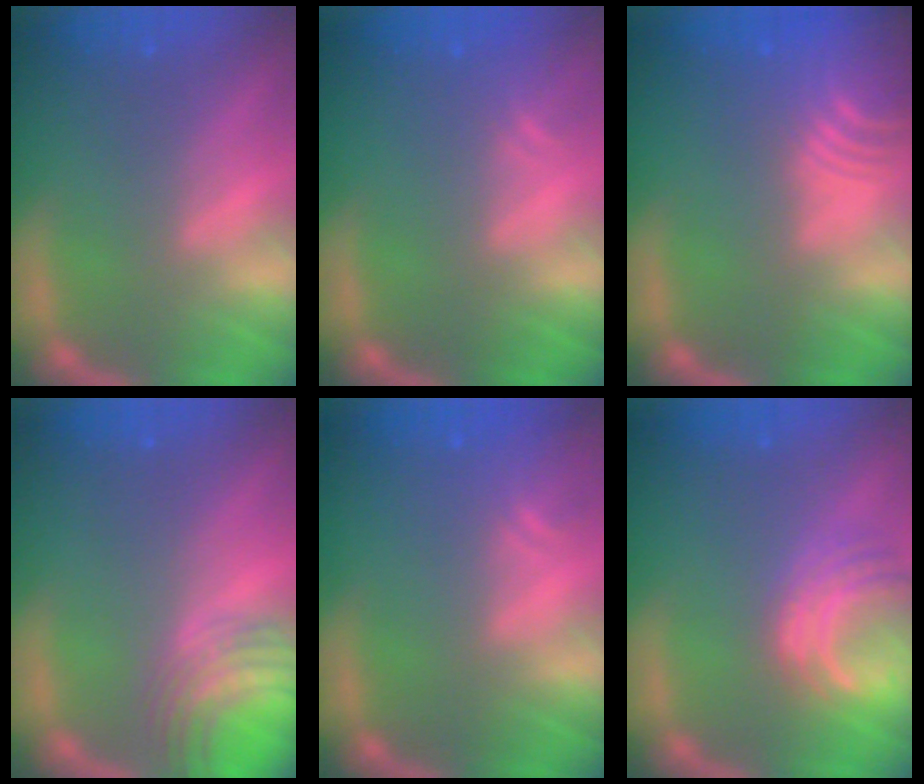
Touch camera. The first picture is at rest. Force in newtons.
{"total": 1.5}
{"total": 9.6}
{"total": 6.1}
{"total": 1.9}
{"total": 5.1}